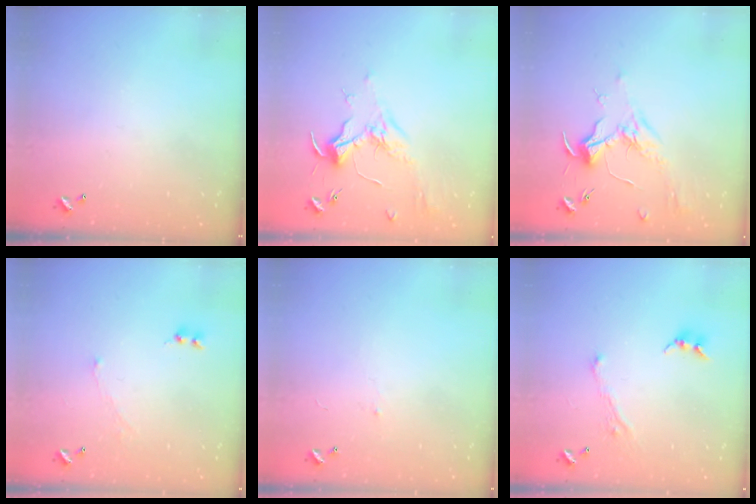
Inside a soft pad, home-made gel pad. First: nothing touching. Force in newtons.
{"total": 1.8, "press": 1.7, "slide": 0.7}
{"total": 1.8, "press": 1.6, "slide": 0.7}
{"total": 2.1, "press": 2.0, "slide": 0.7}
{"total": 0.6, "press": 0.0, "slide": 0.6}
{"total": 2.8, "press": 2.8, "slide": 0.1}